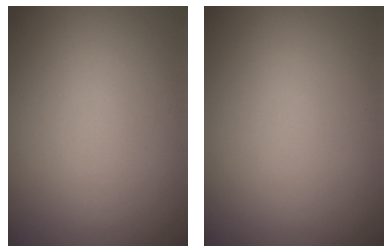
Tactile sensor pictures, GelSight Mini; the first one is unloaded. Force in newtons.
{"total": 0.0}